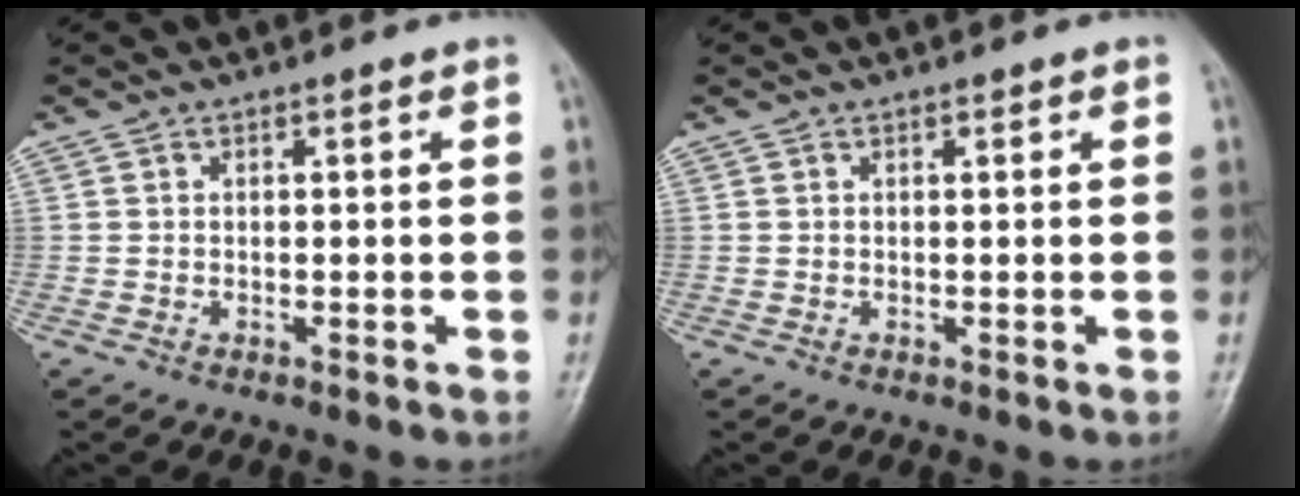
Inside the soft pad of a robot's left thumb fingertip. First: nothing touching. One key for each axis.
{"total": 0.0}